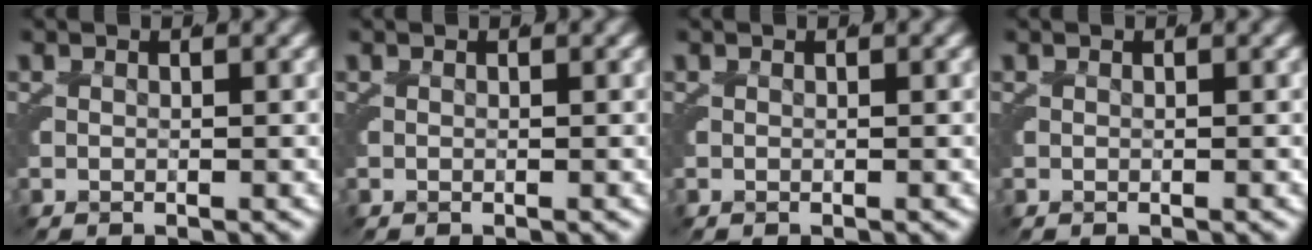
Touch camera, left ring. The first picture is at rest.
{"total": 0.0}
{"total": 0.0}
{"total": 0.0}